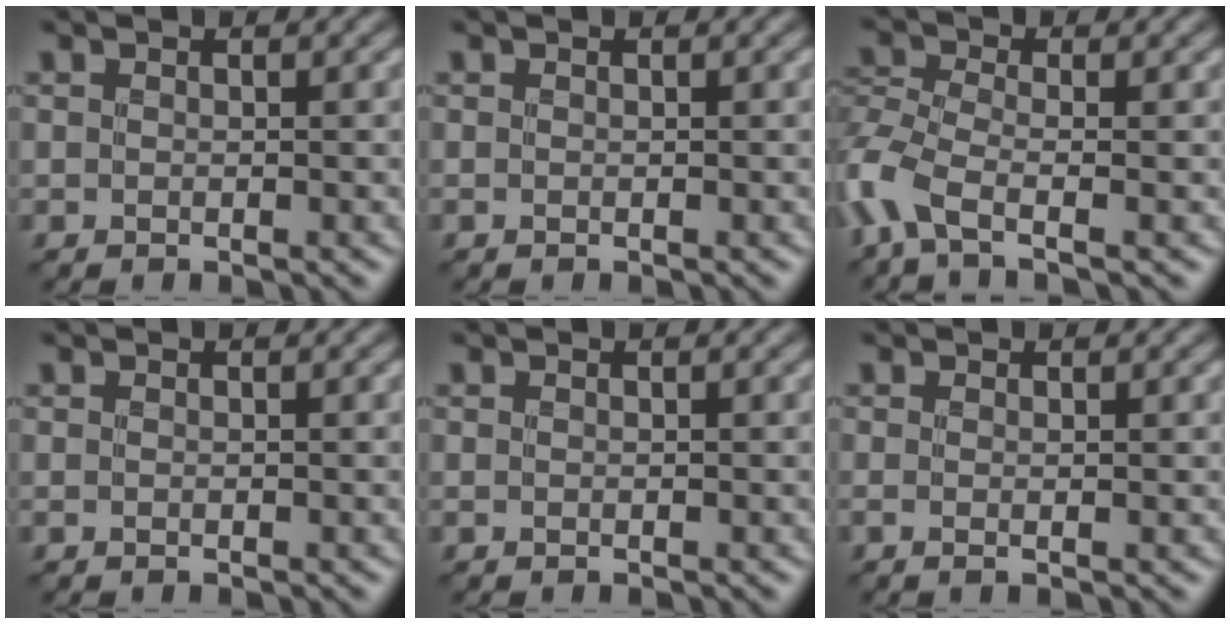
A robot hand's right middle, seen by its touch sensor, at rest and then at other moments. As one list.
[{"total": 0.0}, {"total": 5.3, "force": [-2.8, 2.2, 3.9], "torque": [-0.103, -0.008, -0.076]}, {"total": 0.0}, {"total": 0.0}, {"total": 0.9, "force": [-0.1, 0.2, 0.9], "torque": [-0.015, -0.004, -0.004]}]